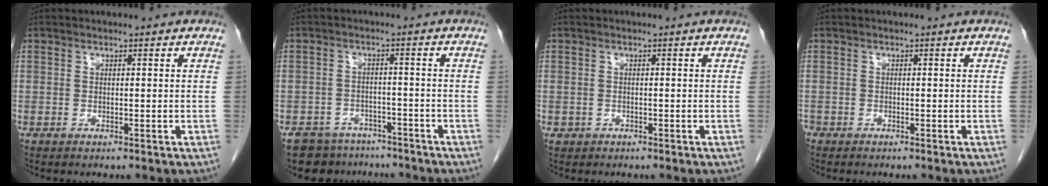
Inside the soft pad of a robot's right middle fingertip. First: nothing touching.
{"total": 8.4, "force": [-7.0, 4.5, 0.8], "torque": [-0.009, 0.011, -0.095]}
{"total": 0.7, "force": [-0.3, 0.7, 0.0], "torque": [-0.006, 0.003, -0.002]}
{"total": 0.9, "force": [-0.7, 0.5, 0.1], "torque": [-0.007, 0.000, -0.014]}